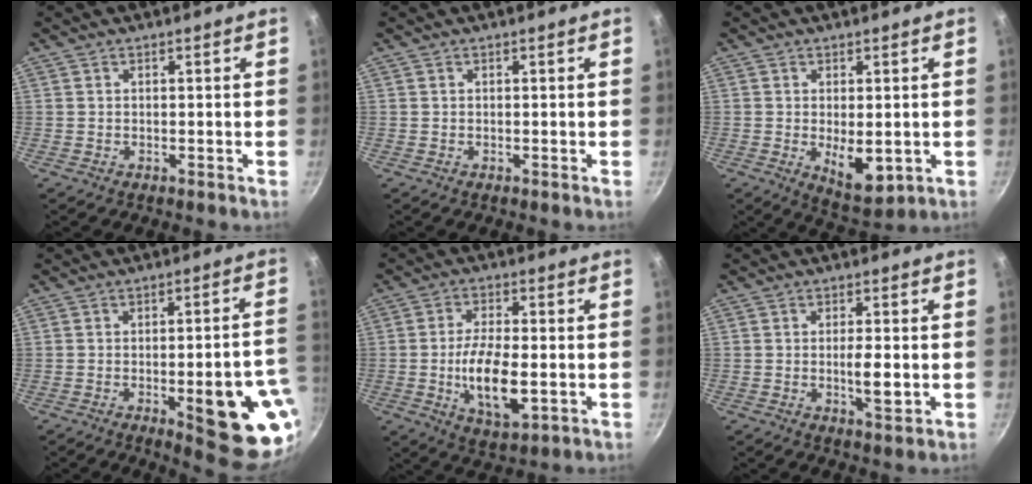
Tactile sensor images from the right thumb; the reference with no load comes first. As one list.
[{"total": 0.0}, {"total": 7.8, "force": [-0.9, 3.8, 6.8], "torque": [-0.089, -0.017, 0.003]}, {"total": 19.1, "force": [-5.9, 6.1, 17.2], "torque": [-0.162, 0.018, -0.067]}, {"total": 11.9, "force": [-2.0, 5.0, 10.6], "torque": [-0.195, 0.000, -0.033]}, {"total": 4.7, "force": [-0.6, 1.3, 4.4], "torque": [-0.082, -0.001, -0.010]}]